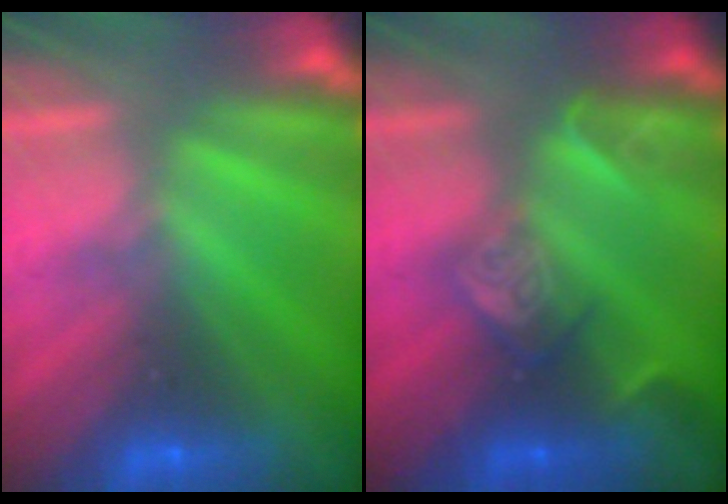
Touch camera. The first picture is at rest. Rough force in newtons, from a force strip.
{"total": 2.4}